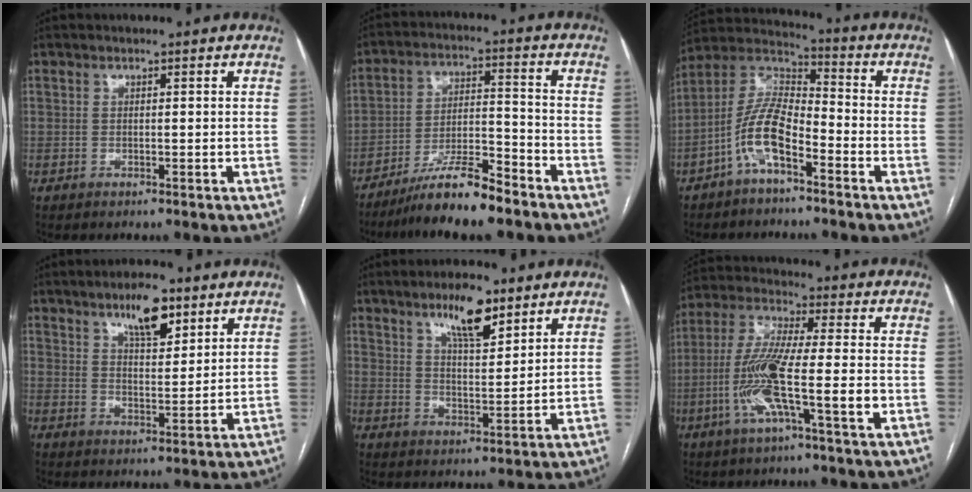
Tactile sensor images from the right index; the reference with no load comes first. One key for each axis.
{"total": 10.3, "fx": -8.4, "fy": 0.9, "fz": 6.0, "tx": -0.100, "ty": -0.005, "tz": -0.150}
{"total": 9.3, "fx": -4.6, "fy": 3.1, "fz": 7.5, "tx": -0.165, "ty": 0.022, "tz": -0.091}
{"total": 7.7, "fx": 5.2, "fy": 2.5, "fz": 5.2, "tx": -0.086, "ty": 0.000, "tz": 0.088}
{"total": 8.5, "fx": 5.9, "fy": 2.2, "fz": 5.7, "tx": -0.097, "ty": -0.002, "tz": 0.103}
{"total": 12.6, "fx": -3.4, "fy": 0.8, "fz": 12.1, "tx": -0.239, "ty": -0.004, "tz": -0.069}